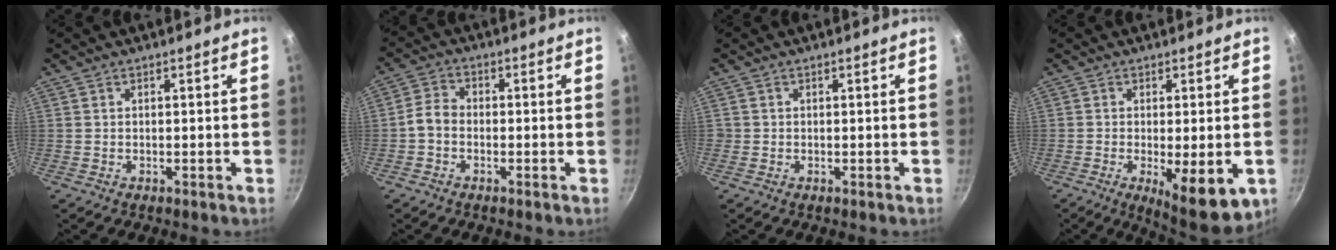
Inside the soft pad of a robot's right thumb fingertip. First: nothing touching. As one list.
[{"total": 4.4, "force": [-1.1, 3.3, 2.8], "torque": [-0.047, 0.017, -0.031]}, {"total": 0.6, "force": [-0.1, 0.6, 0.0], "torque": [0.003, 0.004, -0.002]}, {"total": 11.2, "force": [-3.6, 3.6, 10.0], "torque": [-0.138, -0.019, -0.042]}]